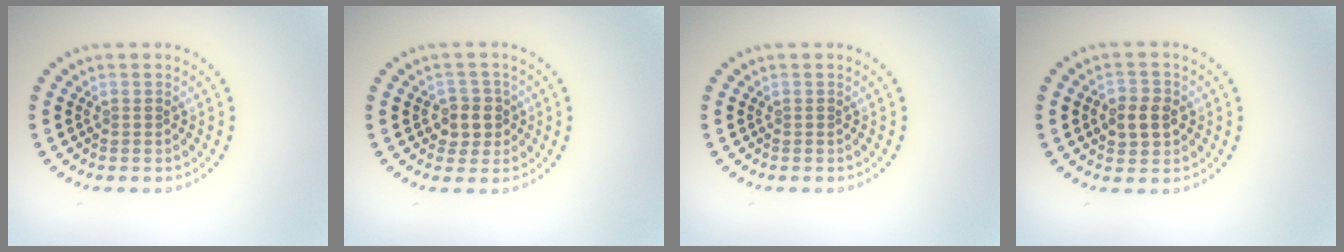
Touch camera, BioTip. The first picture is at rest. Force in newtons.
{"total": 2.5, "press": 2.3, "slide": 0.9}
{"total": 0.0}
{"total": 2.9, "press": 2.9, "slide": 0.4}